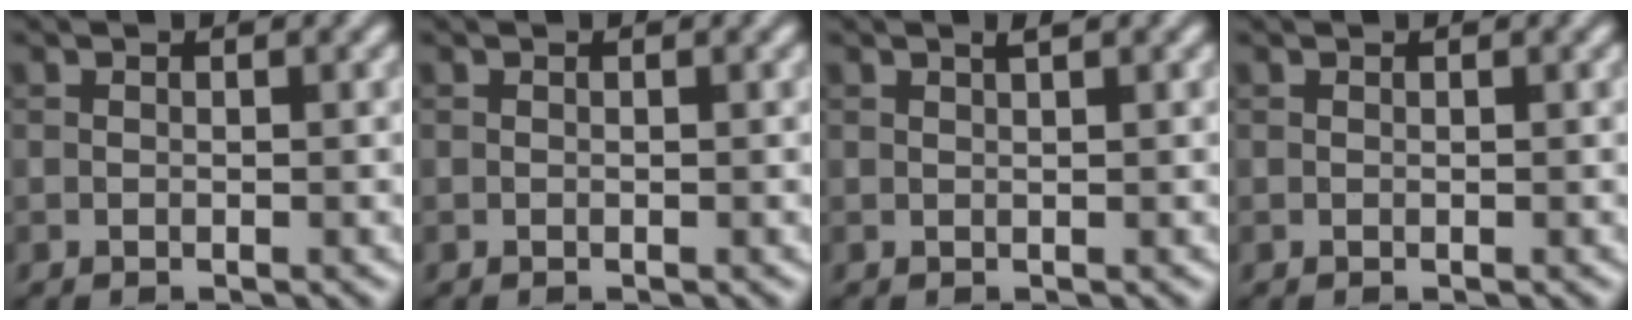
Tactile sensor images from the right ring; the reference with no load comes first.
{"total": 0.0}
{"total": 0.9, "force": [0.5, 0.1, 0.7], "torque": [-0.008, 0.002, 0.008]}
{"total": 0.0}